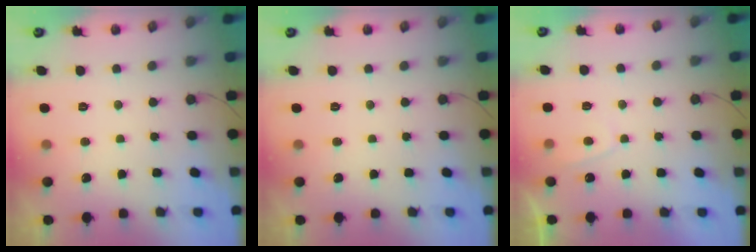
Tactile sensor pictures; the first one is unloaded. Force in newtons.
{"total": 0.0}
{"total": 1.8, "press": 1.7, "slide": 0.6}